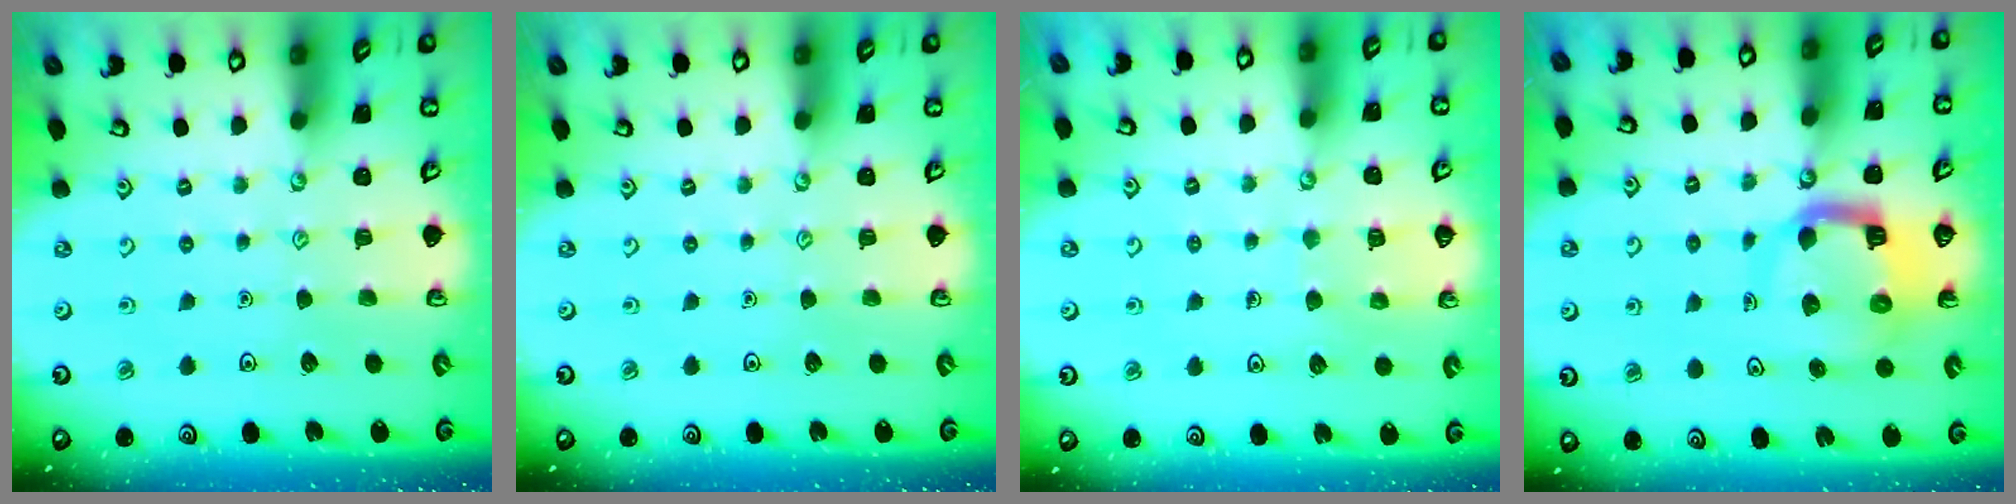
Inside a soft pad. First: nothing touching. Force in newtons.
{"total": 0.0}
{"total": 6.5, "press": 6.4, "slide": 0.5}
{"total": 10.2, "press": 10.1, "slide": 1.4}